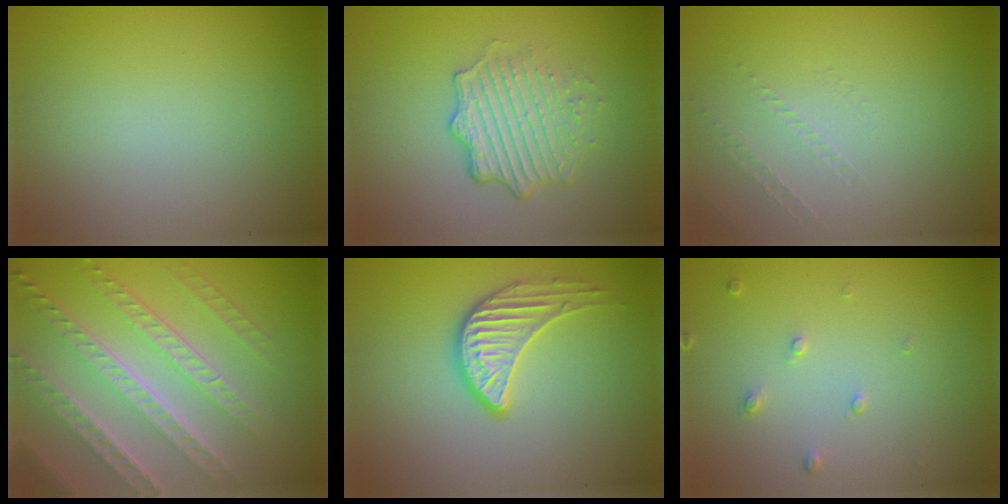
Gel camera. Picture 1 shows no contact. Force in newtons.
{"total": 4.8, "press": 3.4, "slide": 3.4}
{"total": 0.9, "press": 0.1, "slide": 0.9}
{"total": 7.5, "press": 5.3, "slide": 5.3}
{"total": 3.5, "press": 3.1, "slide": 1.7}
{"total": 0.9, "press": 0.6, "slide": 0.7}